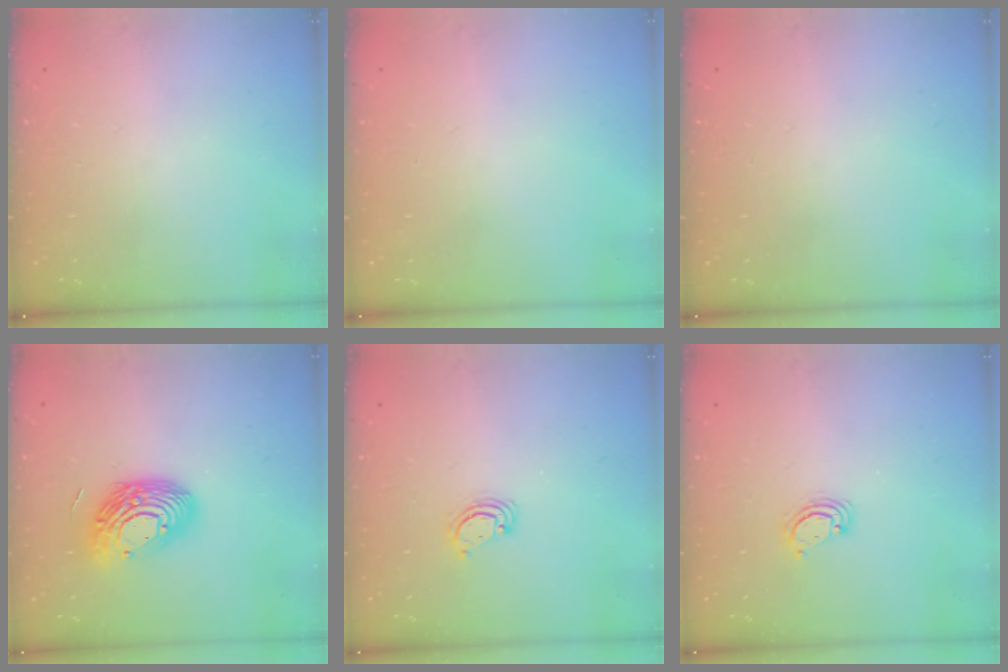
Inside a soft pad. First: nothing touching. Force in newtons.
{"total": 0.0}
{"total": 0.0}
{"total": 14.8, "press": 14.8, "slide": 1.0}
{"total": 2.6, "press": 2.6, "slide": 0.3}
{"total": 2.6, "press": 2.6, "slide": 0.3}